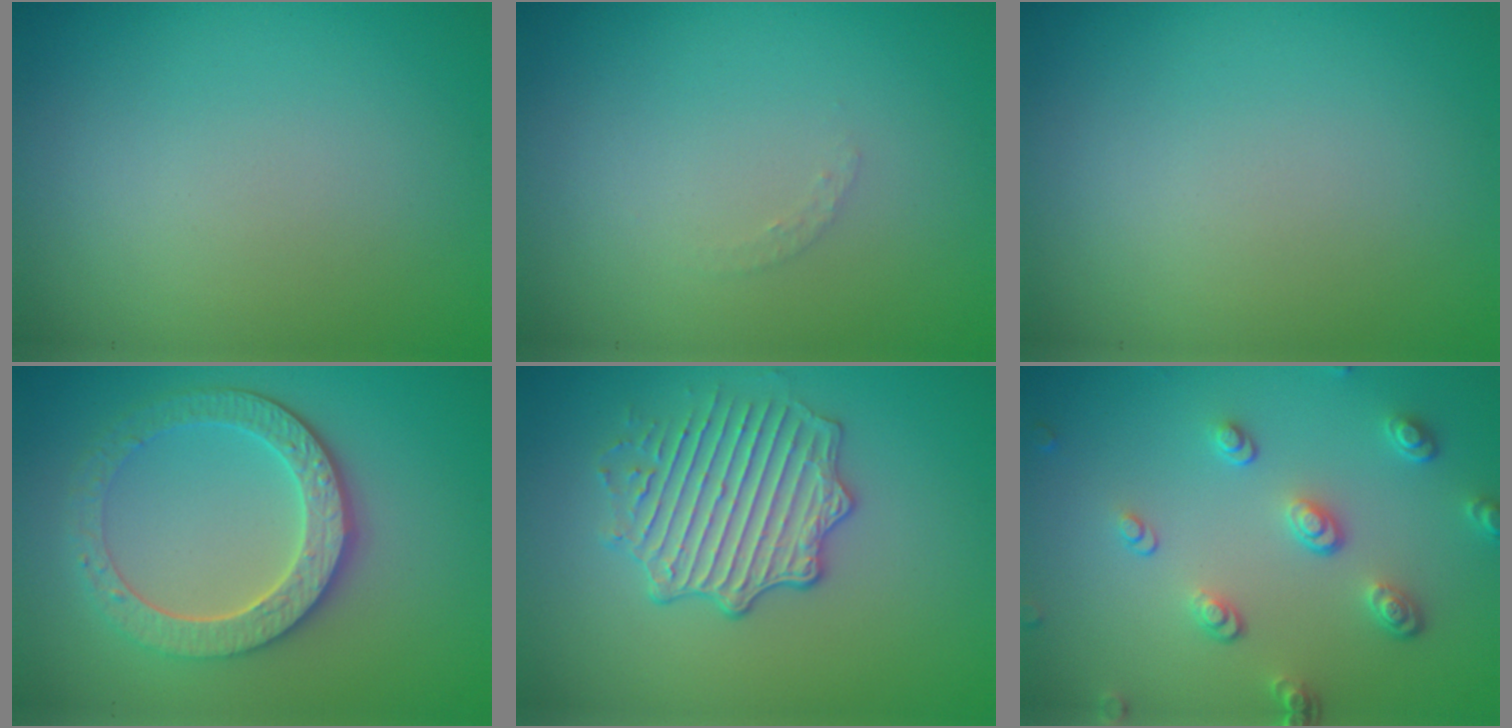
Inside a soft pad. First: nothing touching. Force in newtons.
{"total": 0.7, "press": 0.7, "slide": 0.1}
{"total": 0.0}
{"total": 4.6, "press": 4.1, "slide": 2.1}
{"total": 4.0, "press": 3.7, "slide": 1.6}
{"total": 3.8, "press": 2.9, "slide": 2.5}